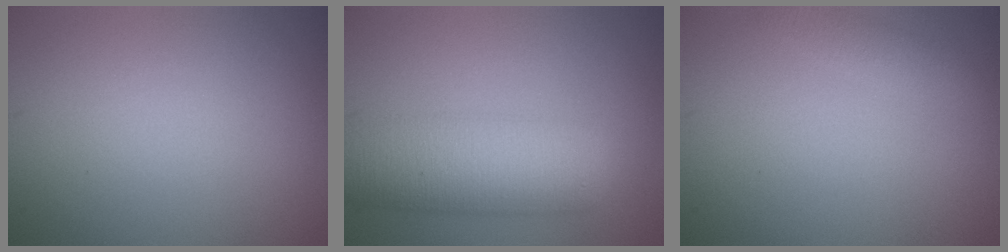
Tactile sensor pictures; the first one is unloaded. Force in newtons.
{"total": 8.1, "press": 8.1, "slide": 0.2}
{"total": 1.9, "press": 1.9, "slide": 0.1}